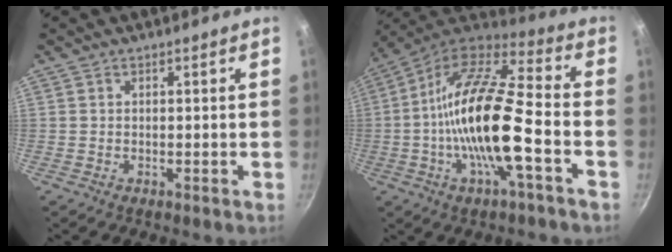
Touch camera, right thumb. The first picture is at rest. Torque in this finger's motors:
{"motor_torque": [0.92, 0.80, 2.65, -0.12, 0.92]}